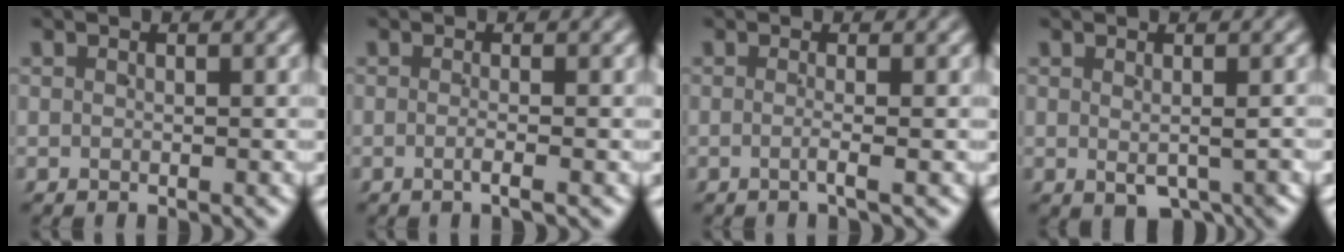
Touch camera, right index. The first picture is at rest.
{"total": 1.4, "force": [-0.9, -0.2, 1.1], "torque": [-0.025, -0.002, -0.017]}
{"total": 1.2, "force": [-0.7, -0.4, 0.9], "torque": [-0.025, -0.003, -0.015]}
{"total": 2.7, "force": [-1.3, 1.0, 2.2], "torque": [-0.024, -0.016, -0.003]}